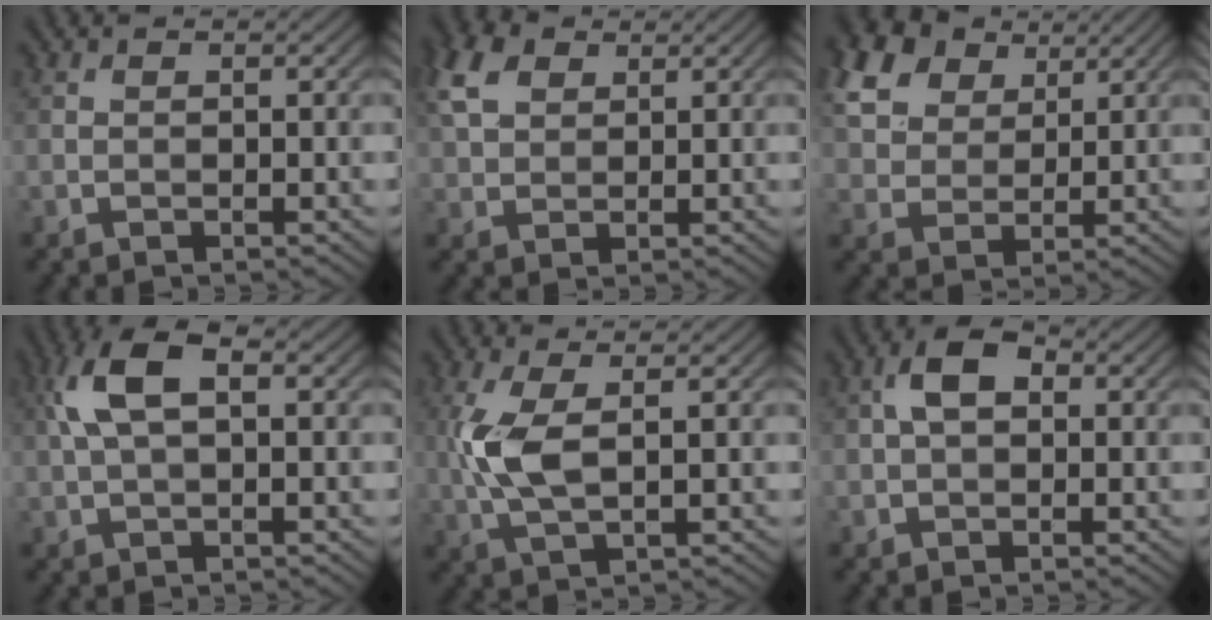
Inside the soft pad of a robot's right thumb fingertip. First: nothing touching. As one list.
[{"total": 6.3, "force": [2.8, 4.1, 3.8], "torque": [-0.110, 0.019, 0.052]}, {"total": 11.3, "force": [6.1, 7.5, 5.8], "torque": [-0.179, 0.023, 0.120]}, {"total": 6.8, "force": [1.4, 3.1, 5.9], "torque": [-0.135, 0.017, 0.020]}, {"total": 6.2, "force": [0.7, 2.3, 5.8], "torque": [-0.147, 0.001, 0.013]}, {"total": 4.0, "force": [0.5, 2.5, 3.1], "torque": [-0.059, 0.010, 0.002]}]